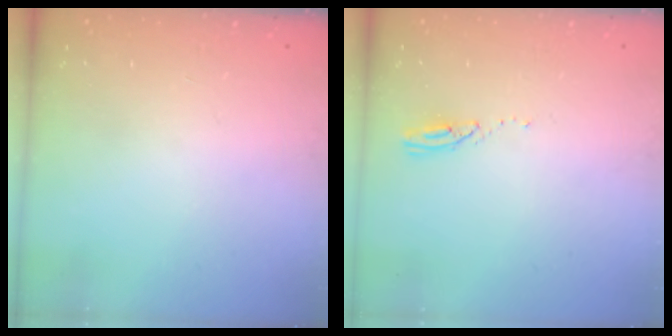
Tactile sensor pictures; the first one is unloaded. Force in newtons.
{"total": 3.2, "press": 3.1, "slide": 0.3}